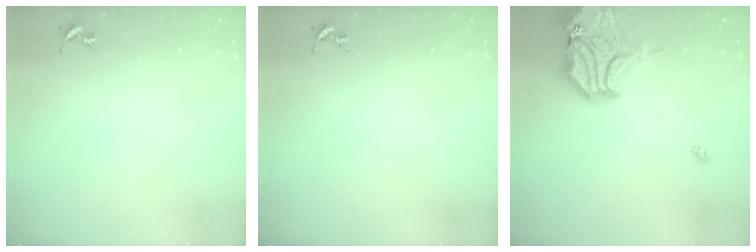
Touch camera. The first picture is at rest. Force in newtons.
{"total": 0.0}
{"total": 20.7, "press": 20.5, "slide": 3.1}